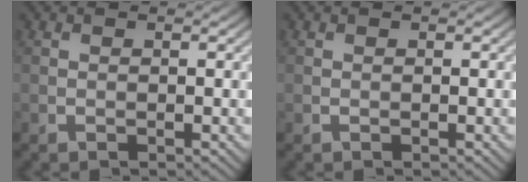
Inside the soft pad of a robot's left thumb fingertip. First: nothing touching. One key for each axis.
{"total": 0.0}